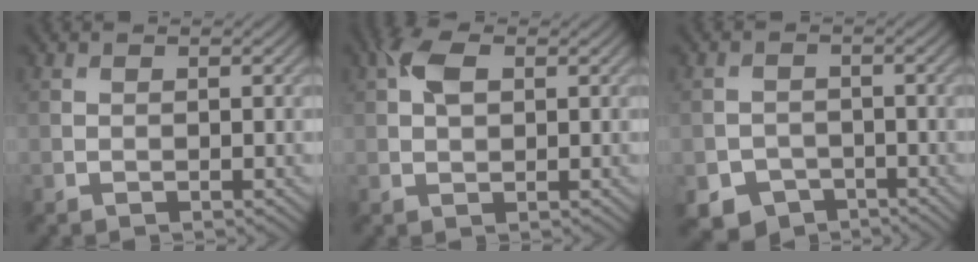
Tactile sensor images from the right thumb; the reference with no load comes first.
{"total": 3.8, "force": [1.2, 2.2, 2.8], "torque": [-0.062, 0.010, 0.018]}
{"total": 4.1, "force": [-2.8, 2.8, 1.2], "torque": [-0.022, -0.007, -0.051]}